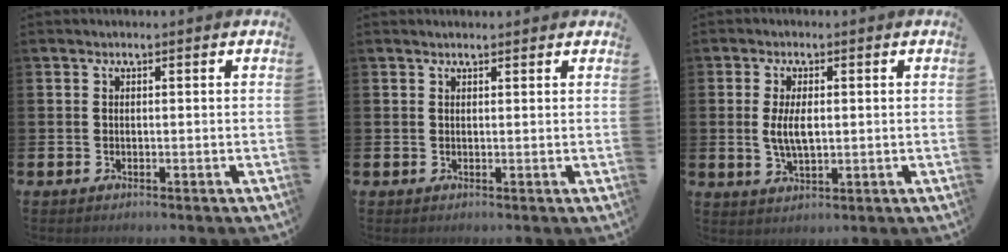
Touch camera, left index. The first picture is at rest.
{"total": 0.8, "force": [0.7, 0.1, 0.2], "torque": [-0.005, 0.004, 0.014]}
{"total": 4.3, "force": [0.5, 2.0, 3.8], "torque": [-0.064, 0.001, 0.004]}